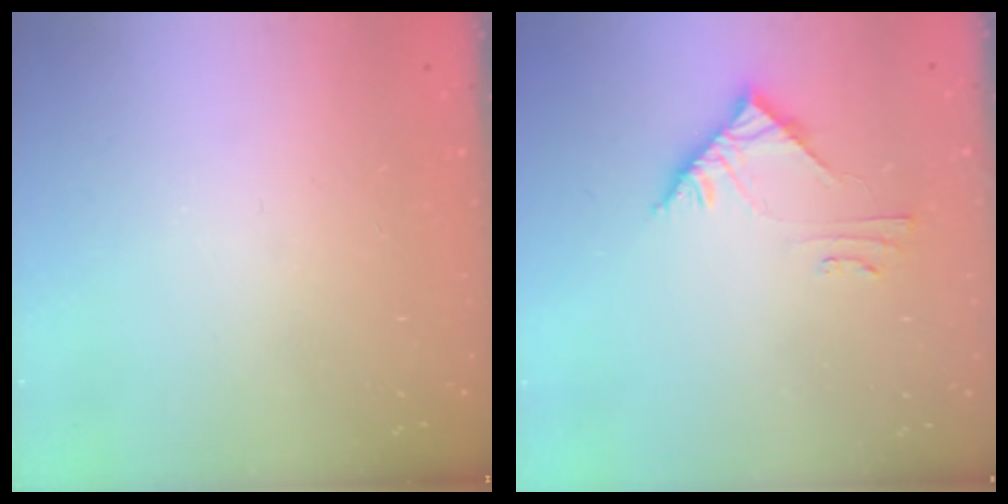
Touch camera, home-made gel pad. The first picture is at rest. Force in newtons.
{"total": 5.2, "press": 5.2, "slide": 0.5}